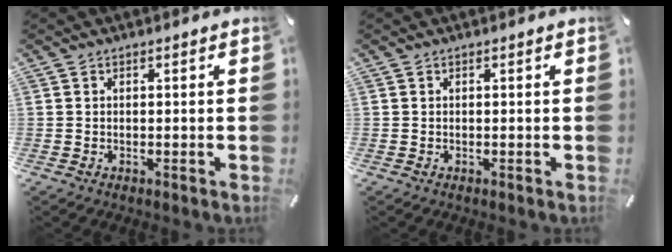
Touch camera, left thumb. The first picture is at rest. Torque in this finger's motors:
{"motor_torque": [-0.01, 0.01, 0.00, 0.00, 0.00]}